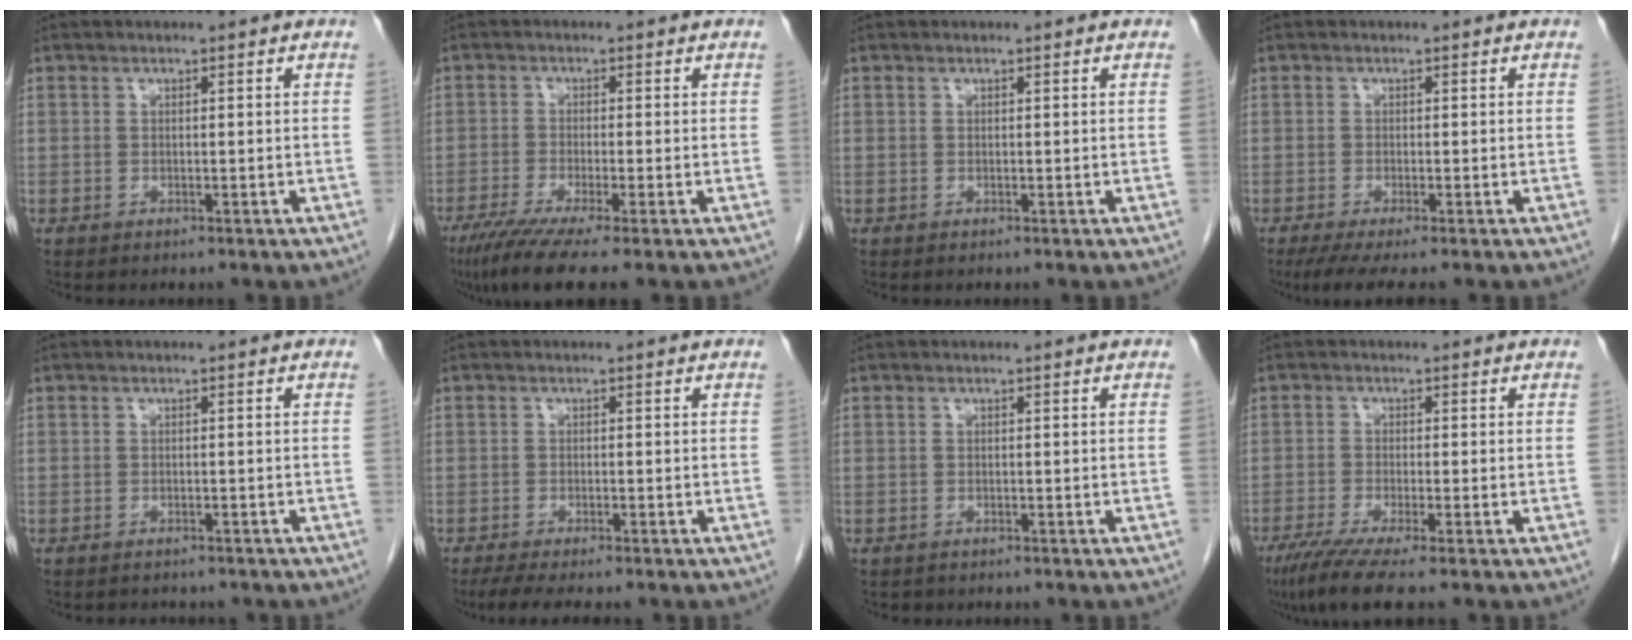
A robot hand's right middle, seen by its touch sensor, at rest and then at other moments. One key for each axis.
{"total": 8.3, "fx": -5.9, "fy": -0.2, "fz": 5.8, "tx": -0.092, "ty": -0.022, "tz": -0.097}
{"total": 0.0}
{"total": 4.7, "fx": -3.5, "fy": 0.1, "fz": 3.1, "tx": -0.045, "ty": -0.011, "tz": -0.058}
{"total": 4.3, "fx": -3.8, "fy": 1.7, "fz": 1.2, "tx": -0.016, "ty": 0.002, "tz": -0.040}
{"total": 5.2, "fx": -4.3, "fy": 0.5, "fz": 3.0, "tx": -0.045, "ty": -0.012, "tz": -0.067}
{"total": 0.8, "fx": -0.7, "fy": 0.4, "fz": 0.0, "tx": -0.011, "ty": 0.000, "tz": -0.011}
{"total": 6.7, "fx": -4.9, "fy": -0.3, "fz": 4.5, "tx": -0.073, "ty": -0.019, "tz": -0.084}